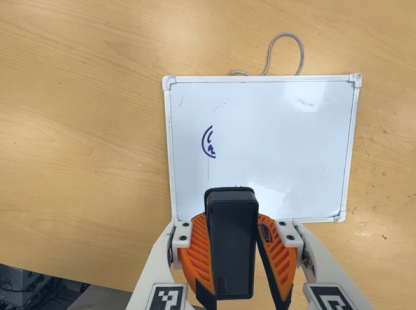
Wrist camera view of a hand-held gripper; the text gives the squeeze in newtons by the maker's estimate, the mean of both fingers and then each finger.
{"total": 9.0, "left": 9.2, "right": 8.9}